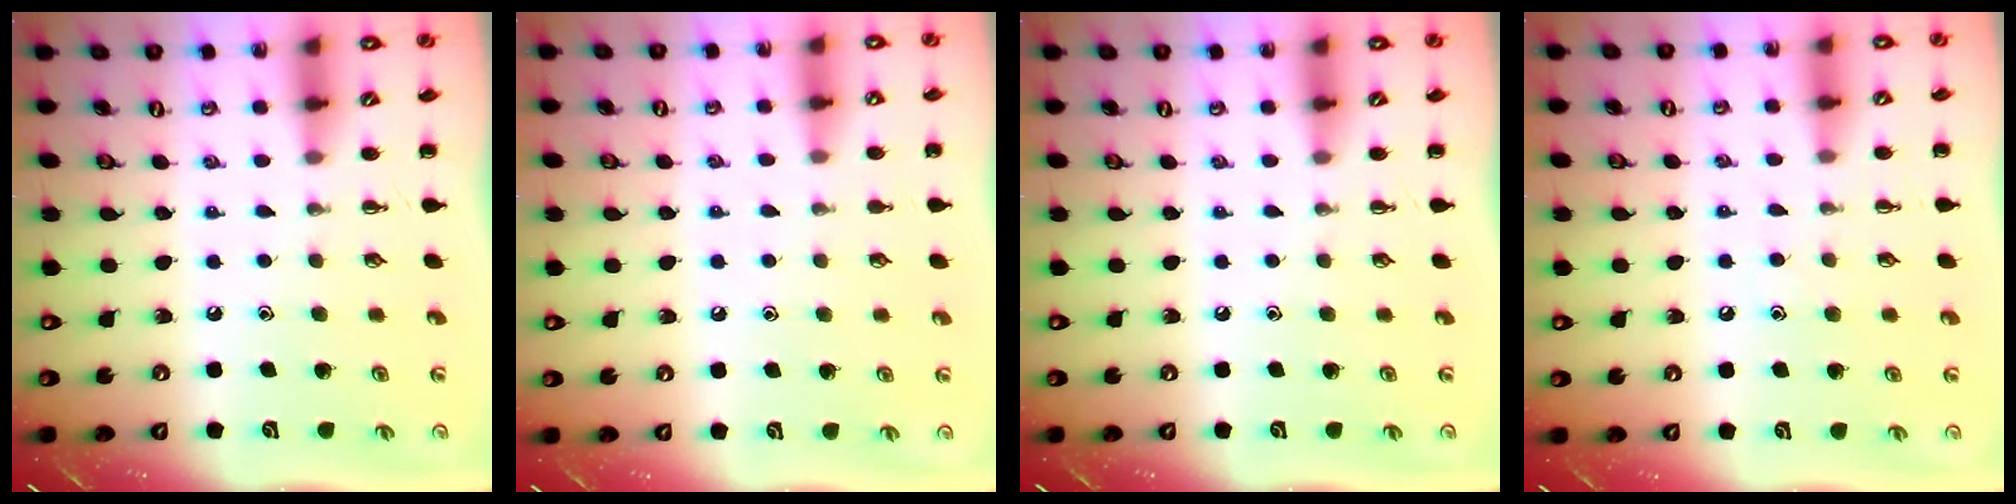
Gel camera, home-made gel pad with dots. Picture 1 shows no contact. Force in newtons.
{"total": 6.2, "press": 5.9, "slide": 2.0}
{"total": 0.0}
{"total": 5.7, "press": 5.5, "slide": 1.5}